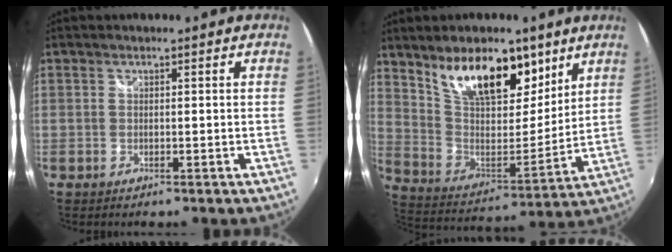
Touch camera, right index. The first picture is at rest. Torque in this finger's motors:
{"motor_torque": [1.16, 0.98, 0.36, 0.11]}